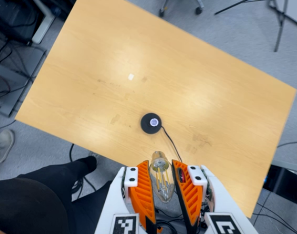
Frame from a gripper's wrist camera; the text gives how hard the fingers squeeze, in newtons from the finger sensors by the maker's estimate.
{"total": 10.0, "left": 9.7, "right": 10.2}